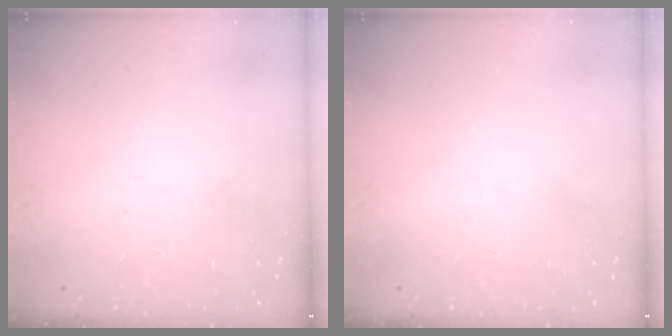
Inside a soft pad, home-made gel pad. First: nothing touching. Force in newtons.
{"total": 0.0}